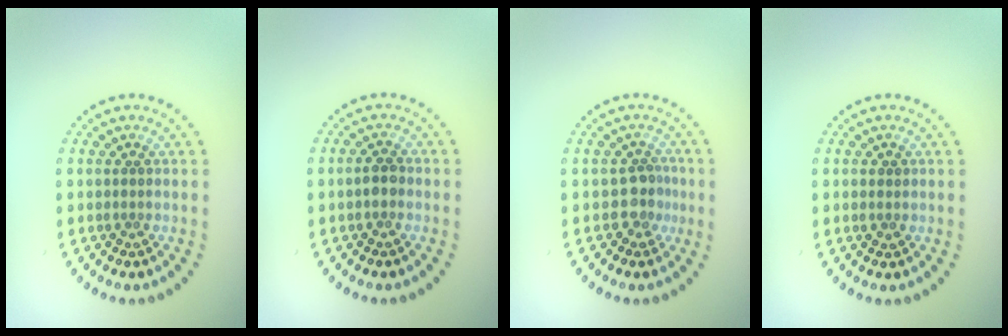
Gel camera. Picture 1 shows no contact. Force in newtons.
{"total": 1.4, "press": 1.4, "slide": 0.1}
{"total": 2.1, "press": 1.6, "slide": 1.4}
{"total": 0.7, "press": 0.7, "slide": 0.1}